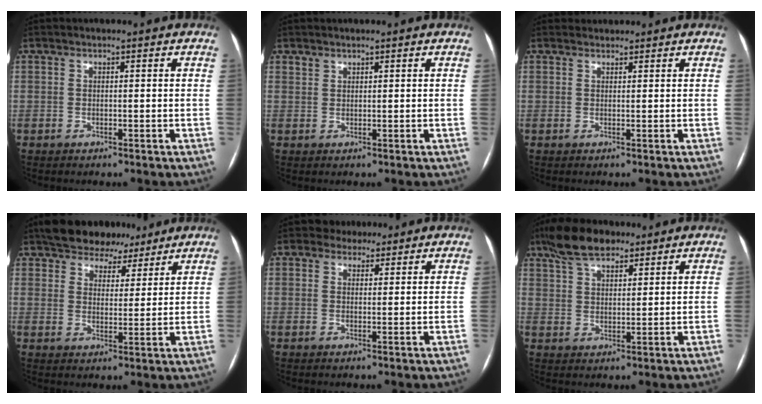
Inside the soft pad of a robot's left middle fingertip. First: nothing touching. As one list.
[{"total": 0.9, "force": [0.8, 0.4, 0.0], "torque": [0.004, 0.002, 0.015]}, {"total": 1.4, "force": [1.3, 0.3, -0.2], "torque": [-0.003, 0.012, 0.024]}, {"total": 9.1, "force": [7.4, 4.5, 2.7], "torque": [-0.028, 0.016, 0.109]}, {"total": 2.9, "force": [2.3, 1.7, 0.0], "torque": [0.001, 0.007, 0.033]}, {"total": 6.4, "force": [4.7, 2.5, 3.5], "torque": [-0.074, 0.018, 0.088]}]